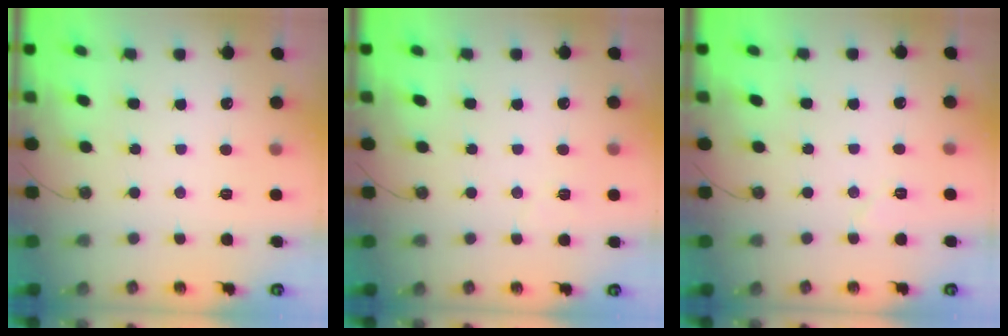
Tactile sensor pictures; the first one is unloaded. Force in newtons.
{"total": 3.5, "press": 3.4, "slide": 0.7}
{"total": 4.1, "press": 3.7, "slide": 1.8}